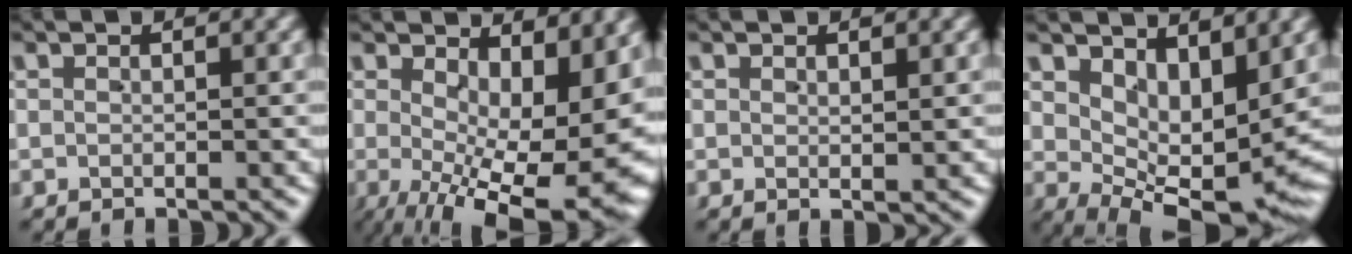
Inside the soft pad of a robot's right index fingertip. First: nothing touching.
{"total": 11.9, "force": [-3.5, 4.9, 10.2], "torque": [-0.136, -0.059, -0.021]}
{"total": 0.5, "force": [0.5, 0.0, 0.3], "torque": [-0.002, -0.006, 0.013]}
{"total": 6.5, "force": [0.7, 3.2, 5.7], "torque": [-0.085, -0.026, 0.022]}